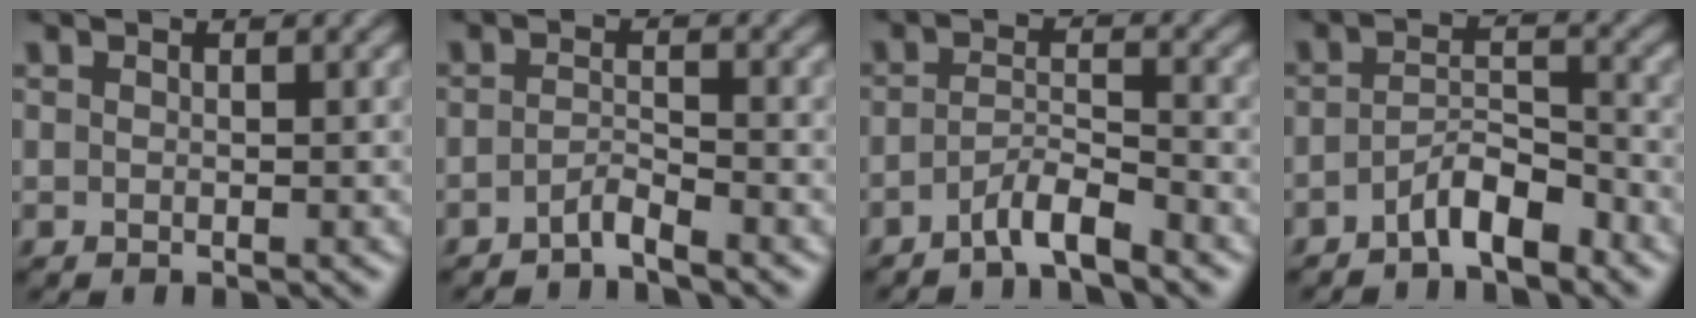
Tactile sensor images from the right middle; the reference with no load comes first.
{"total": 1.7, "force": [-1.4, 0.1, 0.9], "torque": [-0.017, 0.004, -0.033]}
{"total": 2.9, "force": [-2.3, 0.4, 1.8], "torque": [-0.030, 0.006, -0.049]}
{"total": 3.6, "force": [-2.5, 1.1, 2.3], "torque": [-0.042, 0.011, -0.047]}